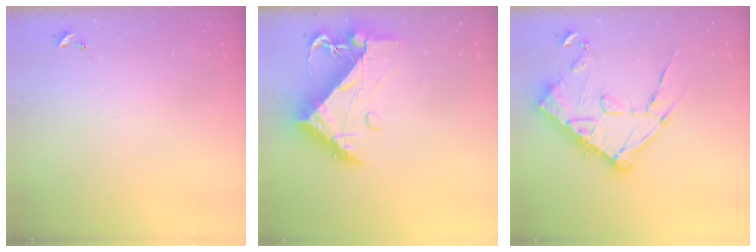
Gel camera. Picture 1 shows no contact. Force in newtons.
{"total": 13.2, "press": 13.2, "slide": 1.4}
{"total": 17.2, "press": 17.2, "slide": 1.3}